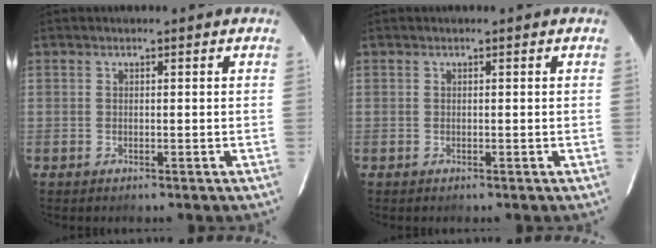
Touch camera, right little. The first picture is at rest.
{"total": 0.0}